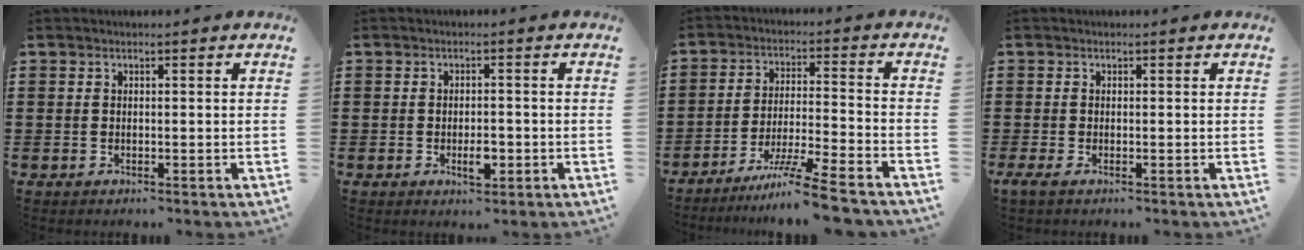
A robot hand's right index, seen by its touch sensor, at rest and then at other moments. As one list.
[{"total": 3.2, "force": [-1.1, 1.3, 2.7], "torque": [-0.048, 0.001, -0.018]}, {"total": 8.6, "force": [-7.2, -0.9, 4.6], "torque": [-0.083, -0.003, -0.140]}, {"total": 0.7, "force": [-0.1, 0.1, 0.7], "torque": [-0.015, -0.001, -0.002]}]